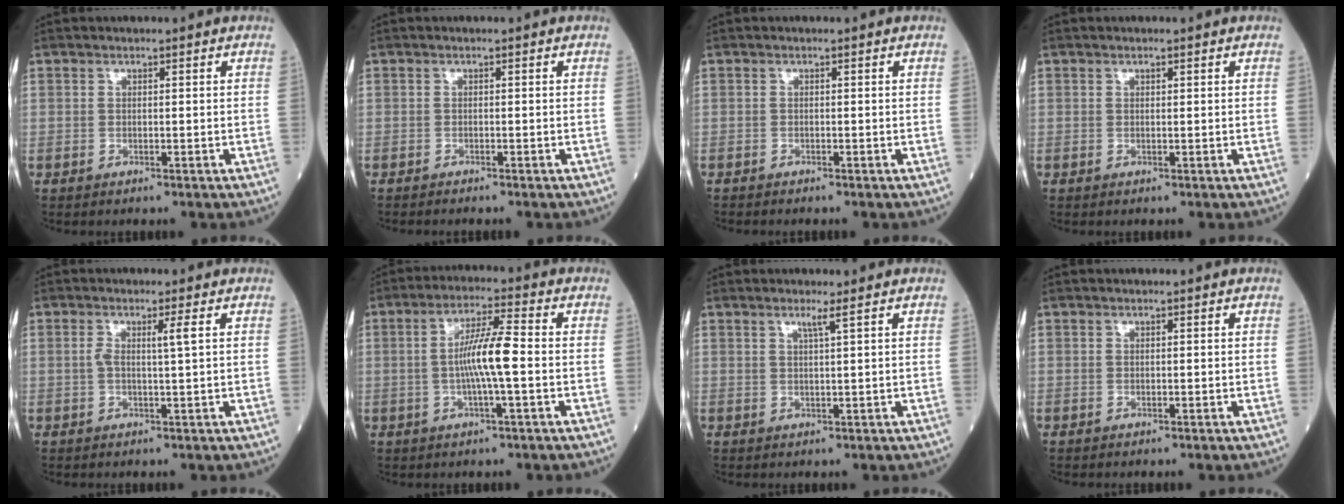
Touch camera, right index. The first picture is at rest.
{"total": 1.8, "force": [-1.6, 0.1, 0.8], "torque": [-0.013, -0.002, -0.020]}
{"total": 0.6, "force": [-0.6, 0.0, 0.0], "torque": [-0.004, -0.001, -0.015]}
{"total": 0.0}
{"total": 2.5, "force": [0.5, -0.4, 2.4], "torque": [-0.050, 0.002, 0.009]}
{"total": 7.6, "force": [-0.7, 0.1, 7.6], "torque": [-0.142, 0.005, -0.016]}
{"total": 1.5, "force": [0.9, -0.6, 1.1], "torque": [-0.028, -0.006, 0.021]}
{"total": 0.0}